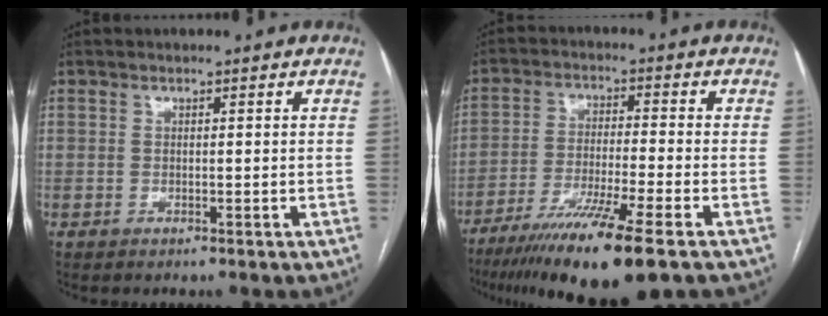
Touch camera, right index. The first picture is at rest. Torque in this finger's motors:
{"motor_torque": [1.11, -1.03, 1.05, 0.21]}